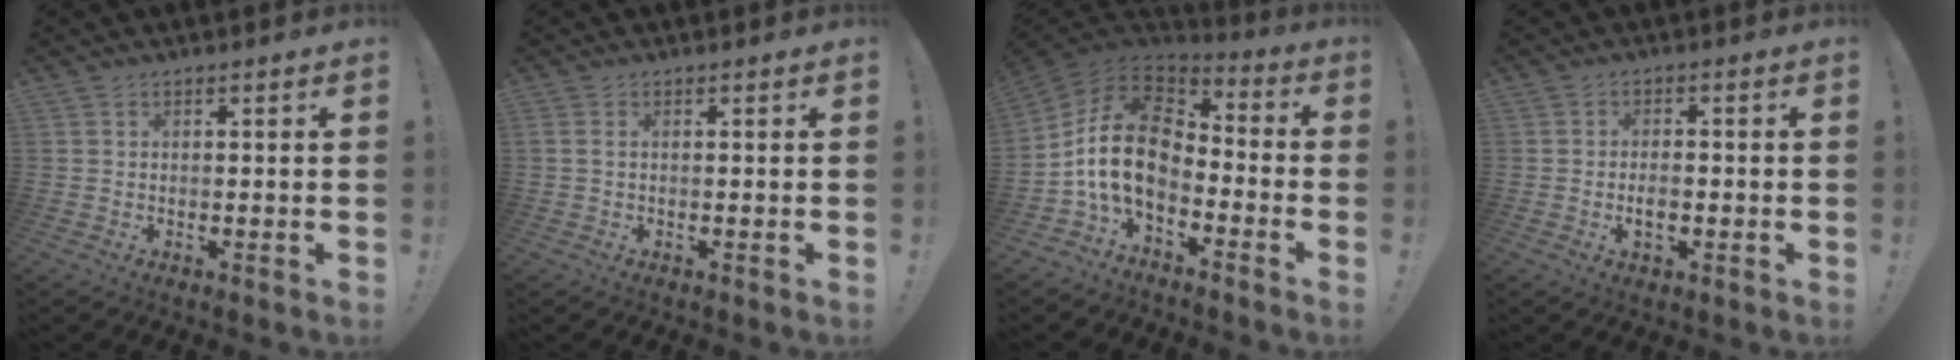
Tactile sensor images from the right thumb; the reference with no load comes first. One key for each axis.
{"total": 0.8, "fx": 0.2, "fy": 0.2, "fz": 0.8, "tx": -0.020, "ty": 0.002, "tz": 0.003}
{"total": 16.9, "fx": -1.9, "fy": 10.5, "fz": 13.2, "tx": -0.256, "ty": 0.017, "tz": -0.031}
{"total": 3.7, "fx": -1.2, "fy": 1.9, "fz": 2.9, "tx": -0.047, "ty": 0.007, "tz": -0.020}